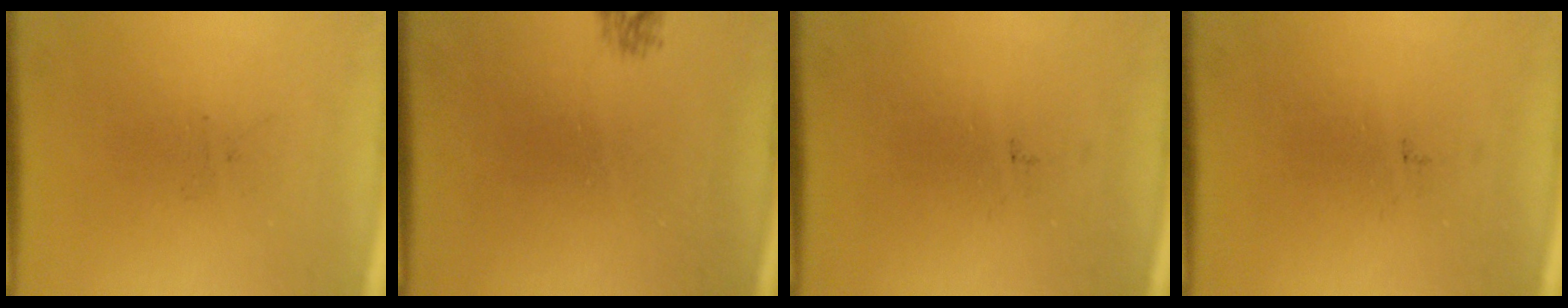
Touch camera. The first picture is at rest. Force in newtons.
{"total": 0.9}
{"total": 0.0}
{"total": 0.0}